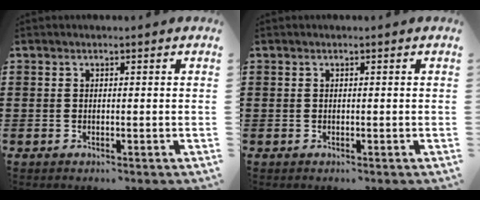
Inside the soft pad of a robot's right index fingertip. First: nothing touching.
{"total": 0.0}